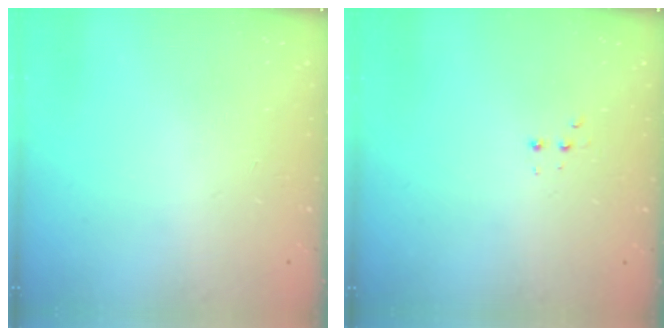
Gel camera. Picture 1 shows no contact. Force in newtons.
{"total": 2.4, "press": 2.2, "slide": 0.9}